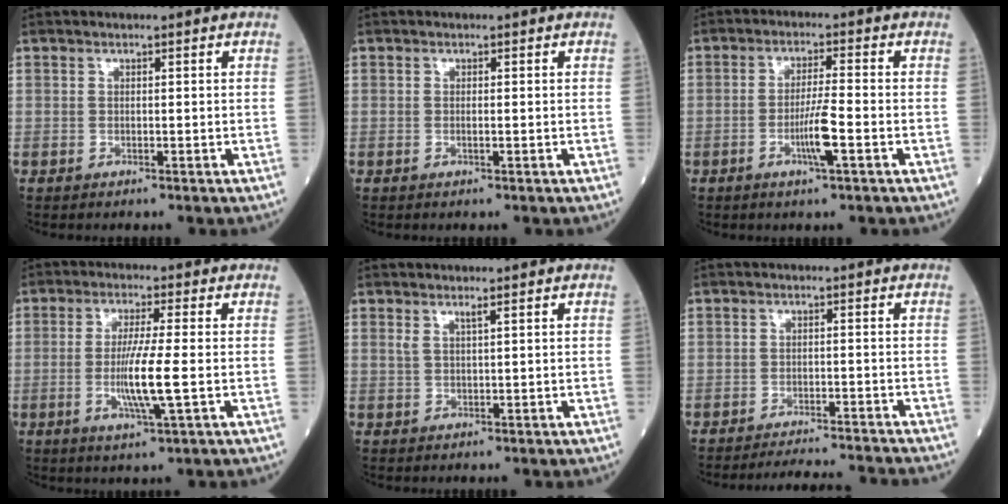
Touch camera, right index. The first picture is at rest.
{"total": 0.6, "force": [-0.1, -0.1, 0.6], "torque": [-0.010, 0.000, -0.003]}
{"total": 5.3, "force": [-1.9, -0.3, 5.0], "torque": [-0.093, -0.007, -0.037]}
{"total": 7.4, "force": [-1.2, -0.5, 7.3], "torque": [-0.141, -0.012, -0.024]}
{"total": 1.3, "force": [0.8, -0.2, 0.9], "torque": [-0.025, 0.001, 0.018]}
{"total": 7.9, "force": [-7.7, -0.5, 1.3], "torque": [-0.013, -0.006, -0.107]}